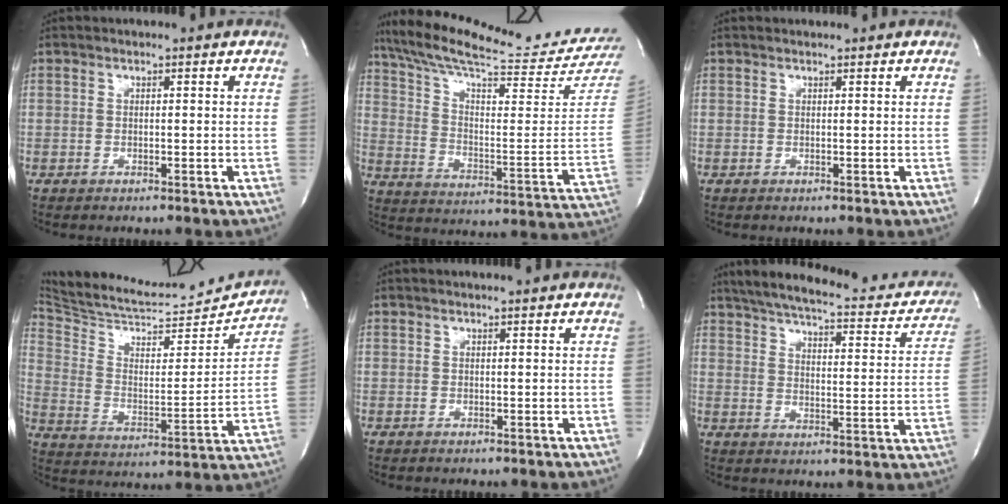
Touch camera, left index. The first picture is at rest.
{"total": 24.3, "force": [22.7, -0.5, 8.6], "torque": [-0.150, -0.094, 0.315]}
{"total": 0.6, "force": [0.6, 0.0, 0.0], "torque": [-0.004, 0.006, 0.013]}
{"total": 22.2, "force": [21.6, 2.0, 4.9], "torque": [-0.086, -0.053, 0.315]}
{"total": 1.7, "force": [1.5, -0.2, 0.6], "torque": [-0.010, 0.009, 0.022]}
{"total": 26.3, "force": [22.5, 6.7, 12.0], "torque": [-0.183, -0.014, 0.274]}